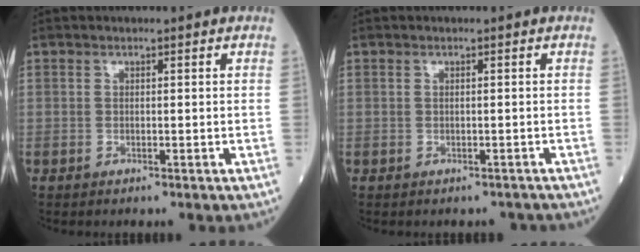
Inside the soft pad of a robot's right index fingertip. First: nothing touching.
{"total": 1.0, "force": [-0.9, 0.5, 0.1], "torque": [0.005, 0.003, -0.010]}